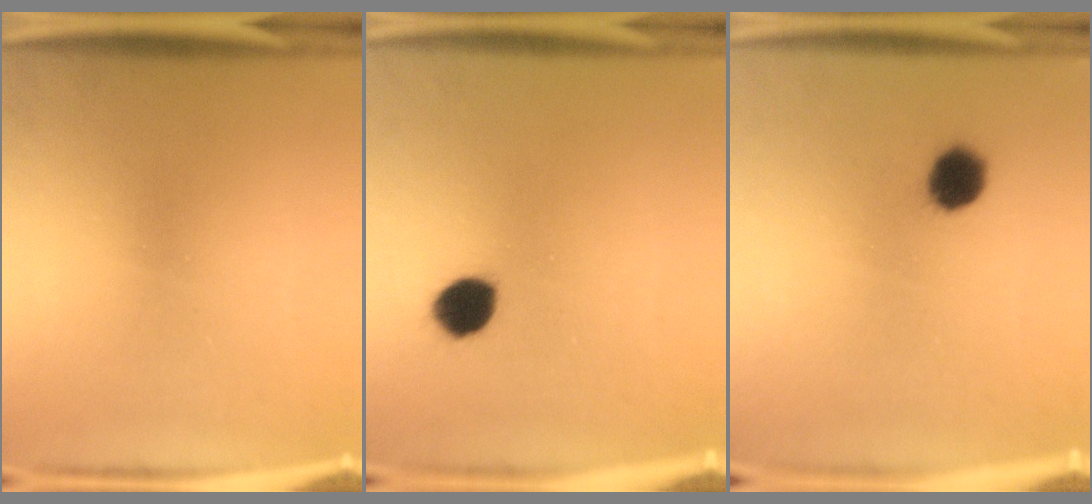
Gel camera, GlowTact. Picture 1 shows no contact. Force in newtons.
{"total": 6.1}
{"total": 5.7}